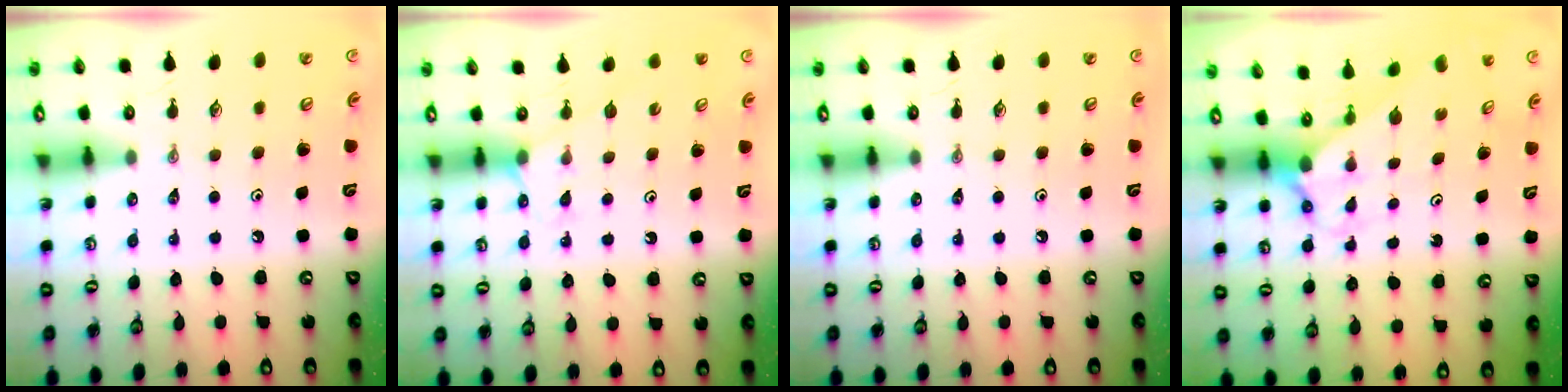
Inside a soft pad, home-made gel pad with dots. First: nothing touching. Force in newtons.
{"total": 5.4, "press": 5.3, "slide": 0.7}
{"total": 0.0}
{"total": 1.8, "press": 1.8, "slide": 0.2}